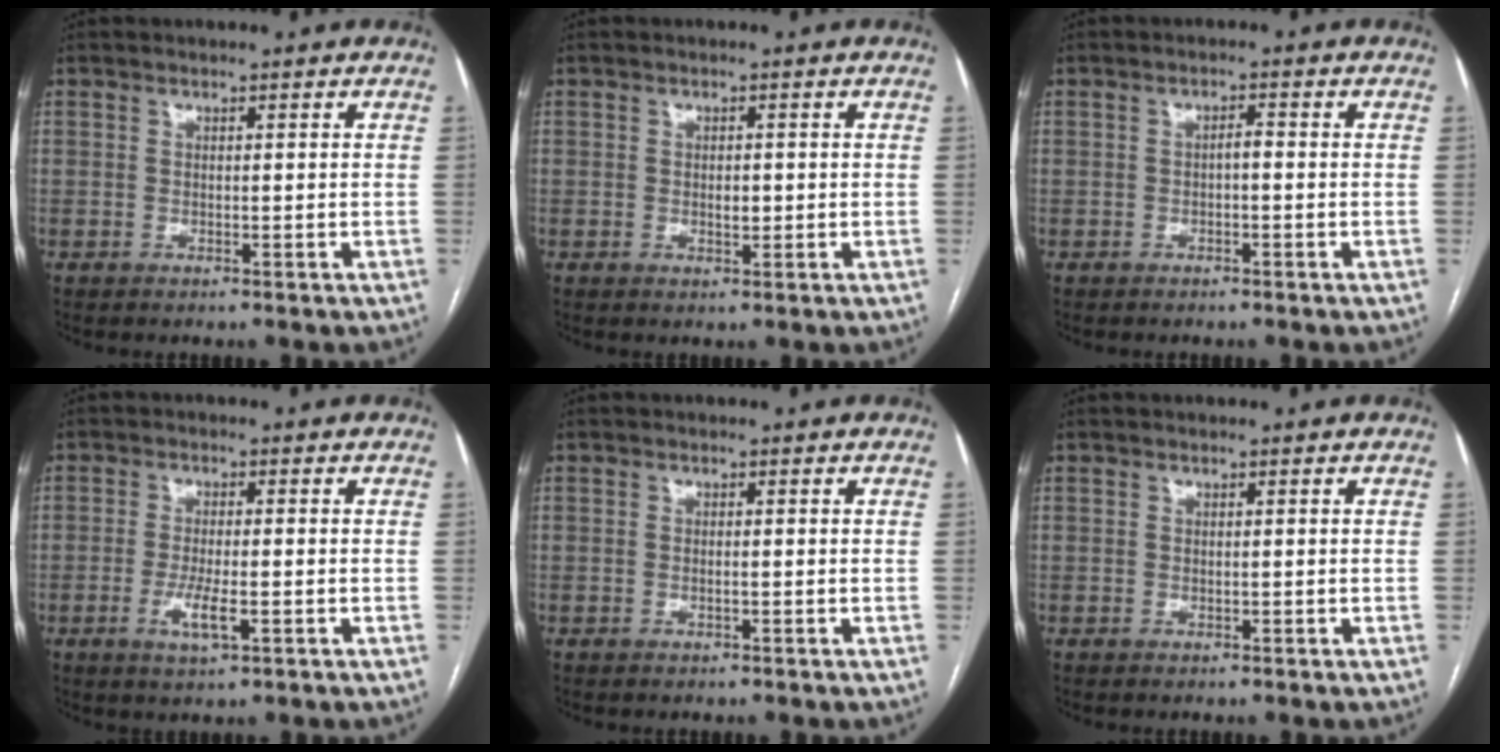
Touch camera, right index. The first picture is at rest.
{"total": 1.6, "force": [-0.1, 0.8, 1.4], "torque": [-0.023, 0.000, -0.001]}
{"total": 1.5, "force": [-0.4, 0.4, 1.3], "torque": [-0.019, 0.005, -0.008]}
{"total": 4.6, "force": [-1.6, 0.8, 4.2], "torque": [-0.086, -0.007, -0.026]}
{"total": 0.5, "force": [-0.2, 0.0, 0.5], "torque": [-0.010, 0.000, -0.002]}
{"total": 0.0}